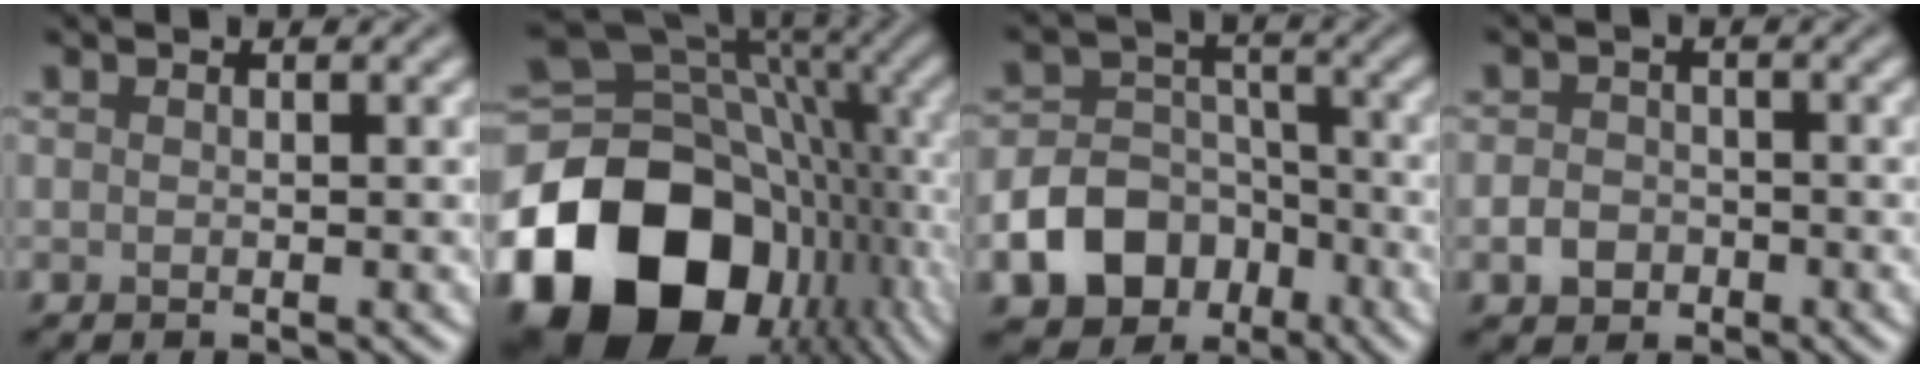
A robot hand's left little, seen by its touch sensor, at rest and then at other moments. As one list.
[{"total": 21.0, "force": [-7.2, 15.6, 12.1], "torque": [-0.262, -0.038, -0.108]}, {"total": 9.3, "force": [-4.9, 7.2, 3.4], "torque": [-0.043, -0.021, -0.101]}, {"total": 2.1, "force": [-0.9, 1.7, 0.9], "torque": [-0.012, -0.001, -0.022]}]